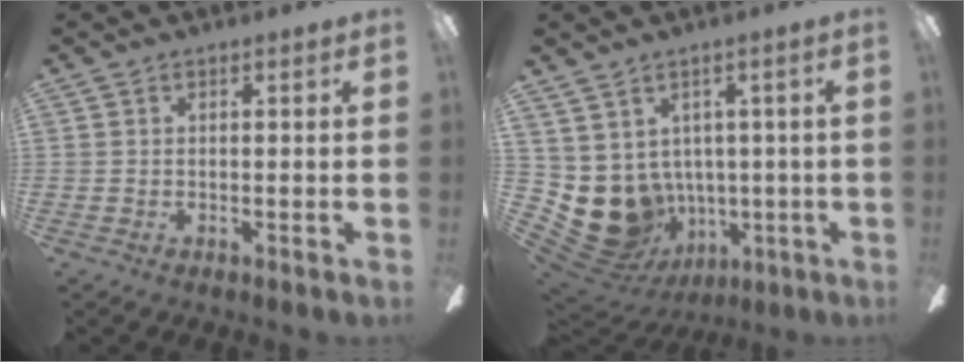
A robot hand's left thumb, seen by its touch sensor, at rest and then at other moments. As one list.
[{"total": 10.2, "force": [-0.9, 9.2, 4.3], "torque": [-0.123, -0.018, -0.005]}]